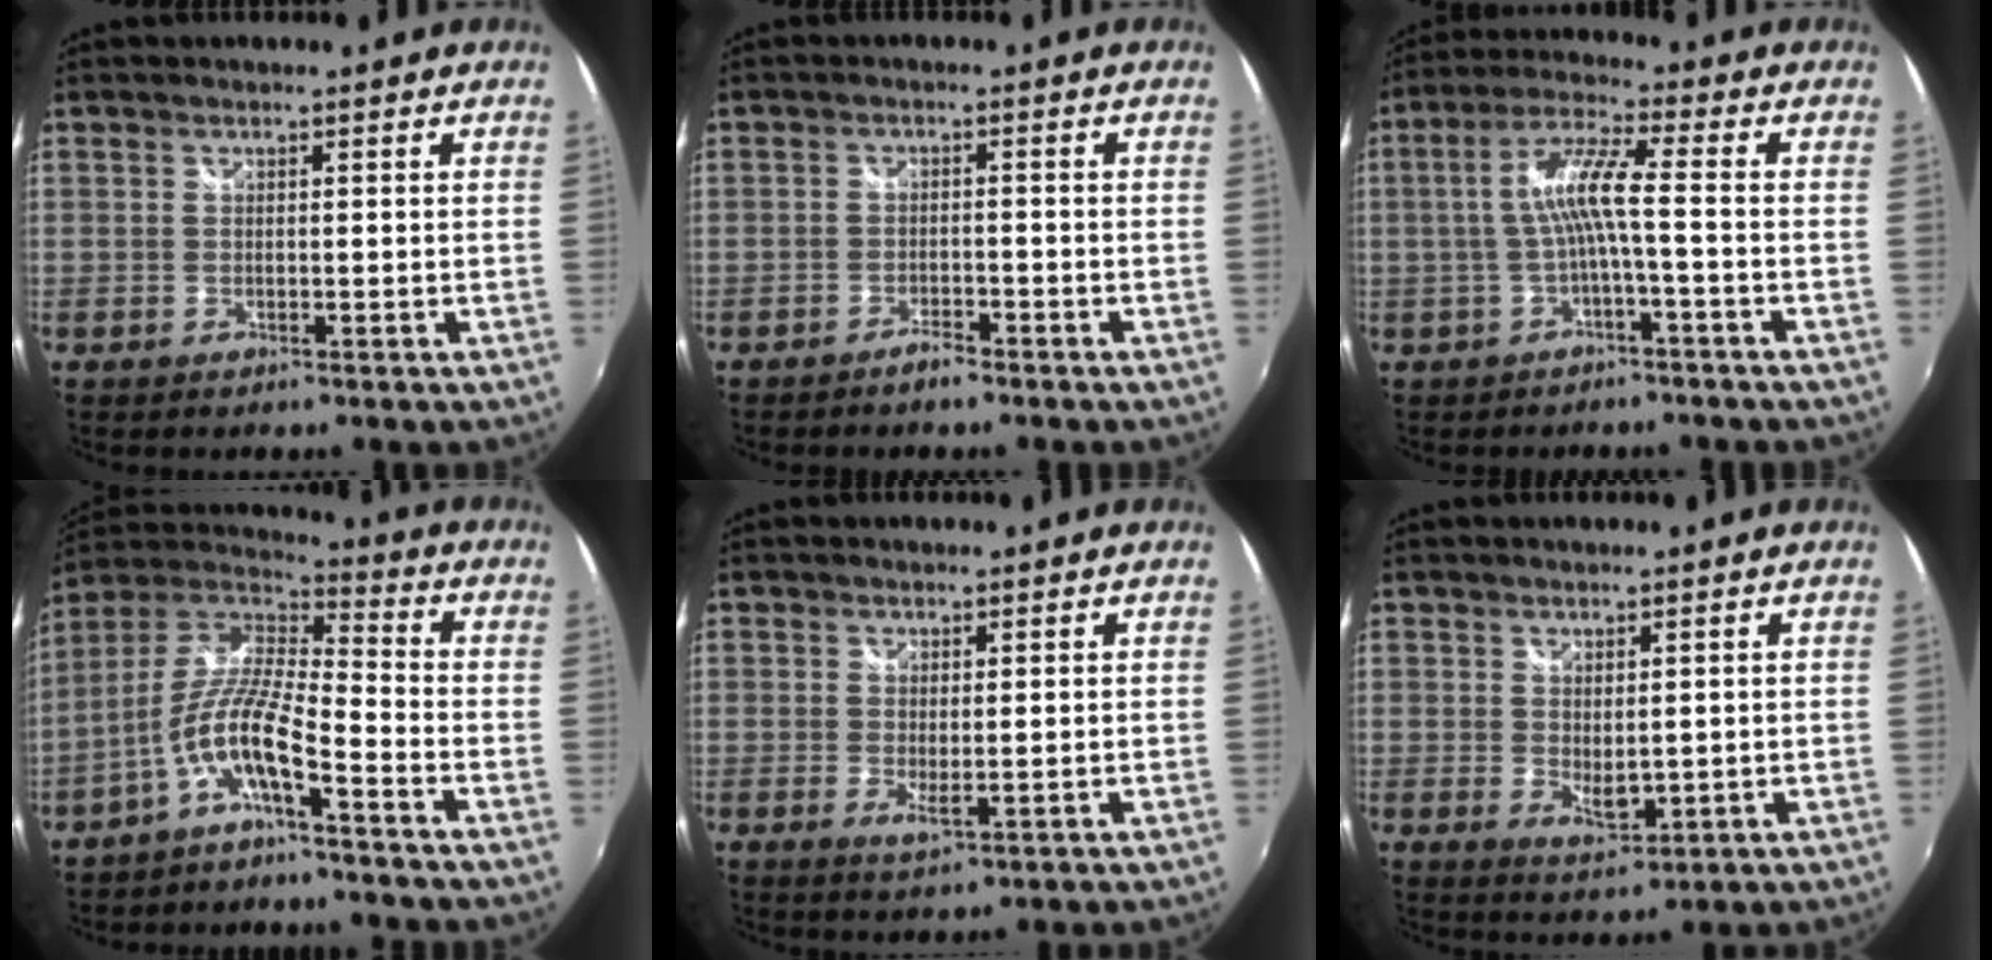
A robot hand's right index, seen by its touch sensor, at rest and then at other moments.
{"total": 2.5, "force": [-2.2, 0.6, 1.0], "torque": [-0.029, -0.001, -0.040]}
{"total": 7.0, "force": [-1.6, -0.1, 6.8], "torque": [-0.150, 0.011, -0.026]}
{"total": 10.6, "force": [-5.5, 1.8, 8.9], "torque": [-0.187, 0.007, -0.106]}
{"total": 2.2, "force": [-0.1, 0.5, 2.2], "torque": [-0.038, -0.006, 0.000]}
{"total": 3.5, "force": [0.4, 2.0, 2.9], "torque": [-0.043, -0.006, 0.013]}